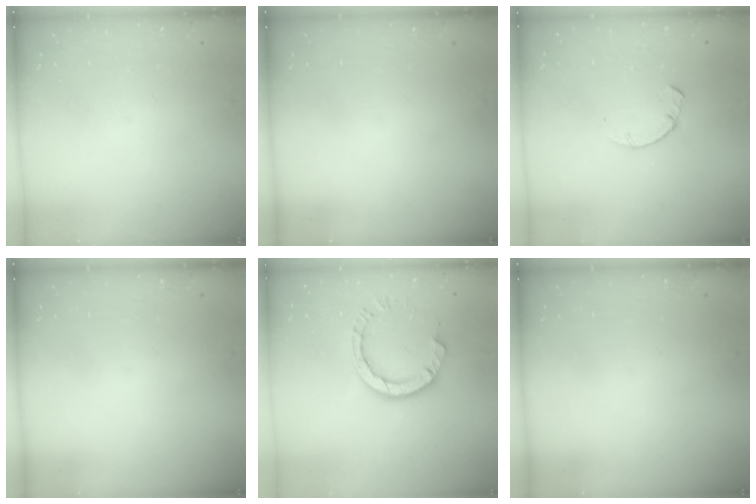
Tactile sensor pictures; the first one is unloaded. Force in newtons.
{"total": 0.0}
{"total": 1.4, "press": 1.4, "slide": 0.2}
{"total": 0.0}
{"total": 8.3, "press": 8.3, "slide": 0.9}
{"total": 0.0}